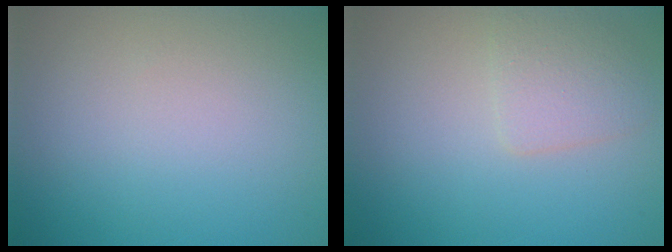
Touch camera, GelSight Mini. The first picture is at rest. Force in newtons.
{"total": 2.1, "press": 2.1, "slide": 0.1}